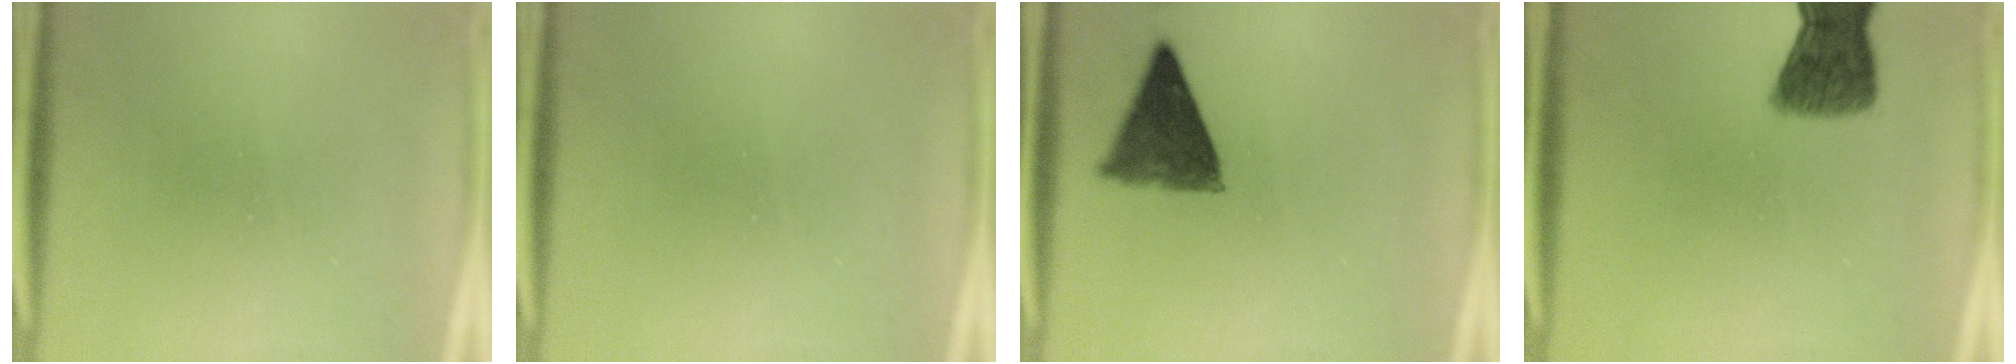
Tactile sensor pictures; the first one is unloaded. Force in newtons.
{"total": 0.0}
{"total": 7.2}
{"total": 8.3}